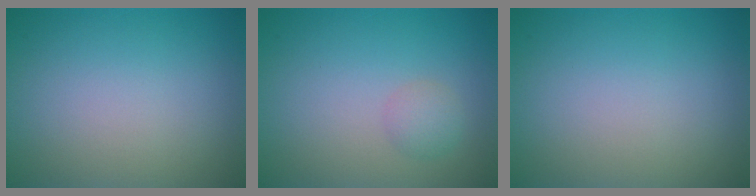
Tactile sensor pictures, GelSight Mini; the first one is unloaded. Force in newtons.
{"total": 1.4, "press": 1.4, "slide": 0.1}
{"total": 0.0}